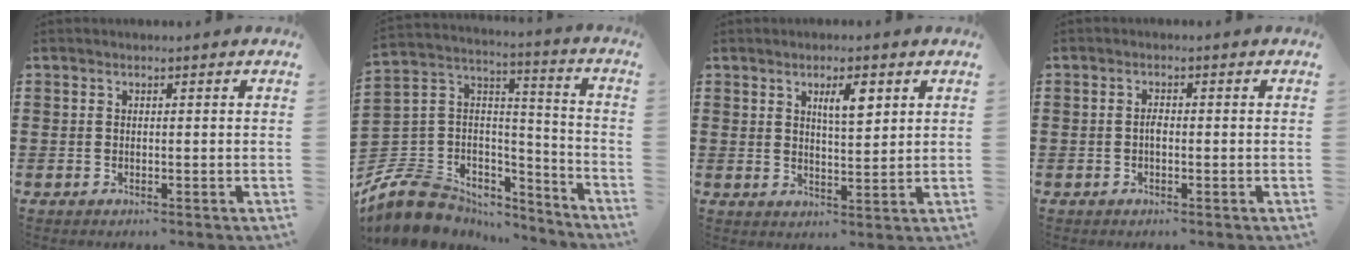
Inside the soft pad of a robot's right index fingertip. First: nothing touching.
{"total": 9.2, "force": [-6.0, 6.6, 2.3], "torque": [-0.087, -0.001, -0.115]}
{"total": 4.2, "force": [2.1, 1.2, 3.5], "torque": [-0.057, 0.001, 0.030]}
{"total": 1.4, "force": [-0.3, 0.5, 1.2], "torque": [-0.025, 0.000, -0.006]}